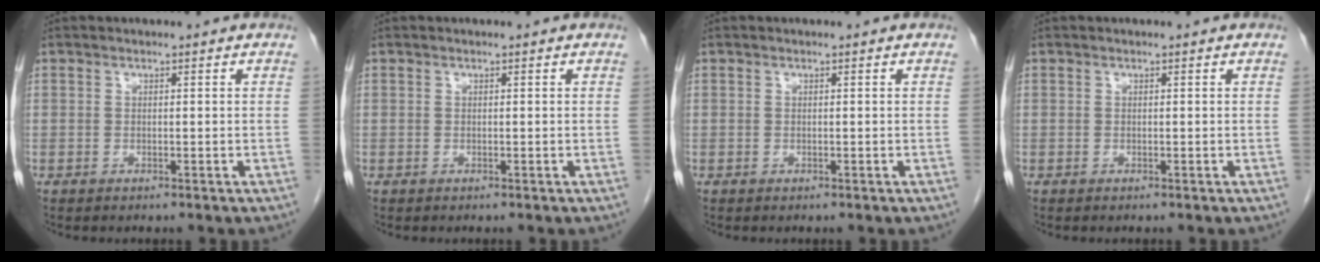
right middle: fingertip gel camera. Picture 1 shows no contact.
{"total": 0.0}
{"total": 0.0}
{"total": 0.0}